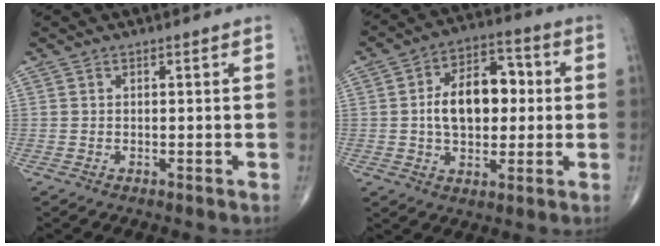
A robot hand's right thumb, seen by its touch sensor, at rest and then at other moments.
{"total": 14.0, "force": [0.7, 8.7, 10.9], "torque": [-0.145, 0.025, 0.007]}